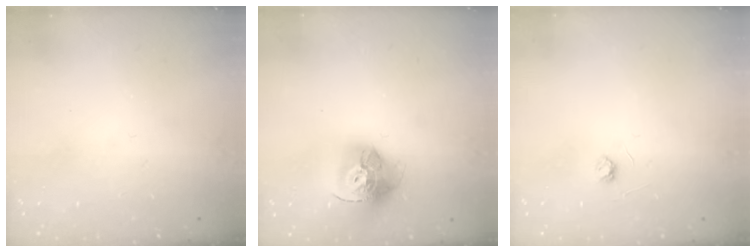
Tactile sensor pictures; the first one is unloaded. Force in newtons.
{"total": 15.9, "press": 15.9, "slide": 1.6}
{"total": 2.6, "press": 2.6, "slide": 0.3}